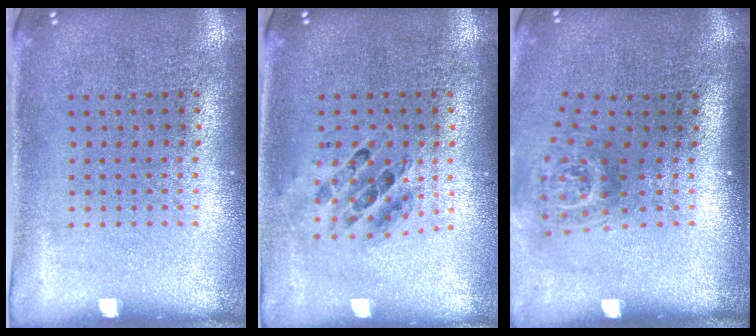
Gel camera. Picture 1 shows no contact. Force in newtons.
{"total": 0.8, "press": 0.7, "slide": 0.1}
{"total": 1.9, "press": 1.2, "slide": 1.4}